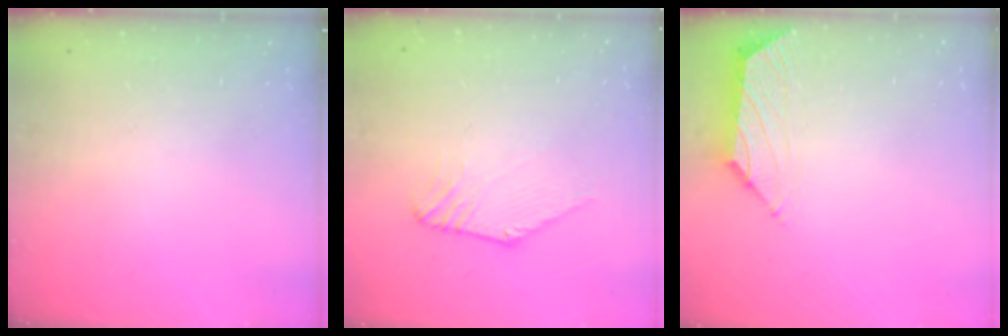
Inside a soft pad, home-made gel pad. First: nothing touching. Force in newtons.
{"total": 0.5, "press": 0.5, "slide": 0.3}
{"total": 0.8, "press": 0.5, "slide": 0.6}